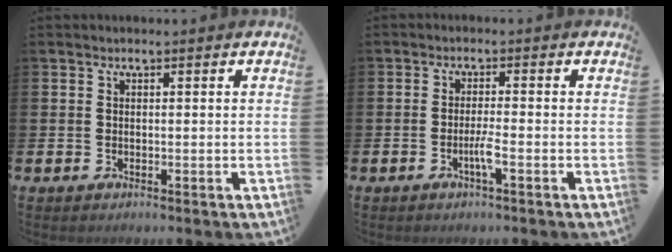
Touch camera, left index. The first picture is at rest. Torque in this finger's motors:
{"motor_torque": [0.40, 0.42, 0.00, 0.06]}